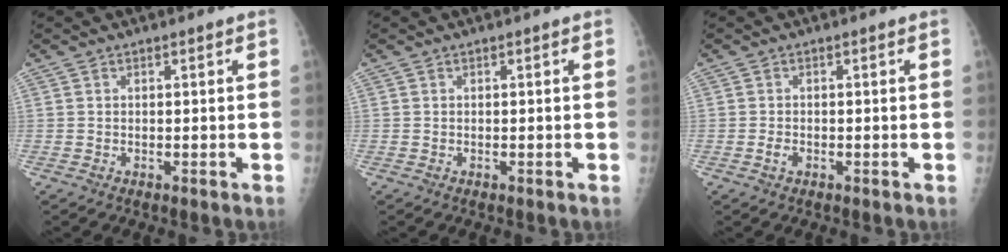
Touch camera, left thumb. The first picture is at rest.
{"total": 0.0}
{"total": 1.4, "force": [-0.6, 0.9, 0.9], "torque": [-0.017, 0.000, -0.011]}